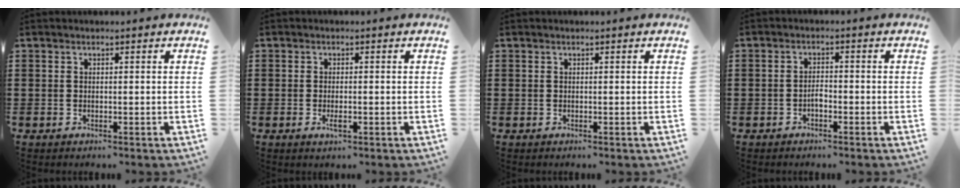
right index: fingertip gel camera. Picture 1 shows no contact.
{"total": 1.8, "force": [-0.5, 0.5, 1.6], "torque": [-0.037, -0.004, -0.012]}
{"total": 0.0}
{"total": 1.8, "force": [-0.9, 0.9, 1.2], "torque": [-0.025, 0.003, -0.018]}